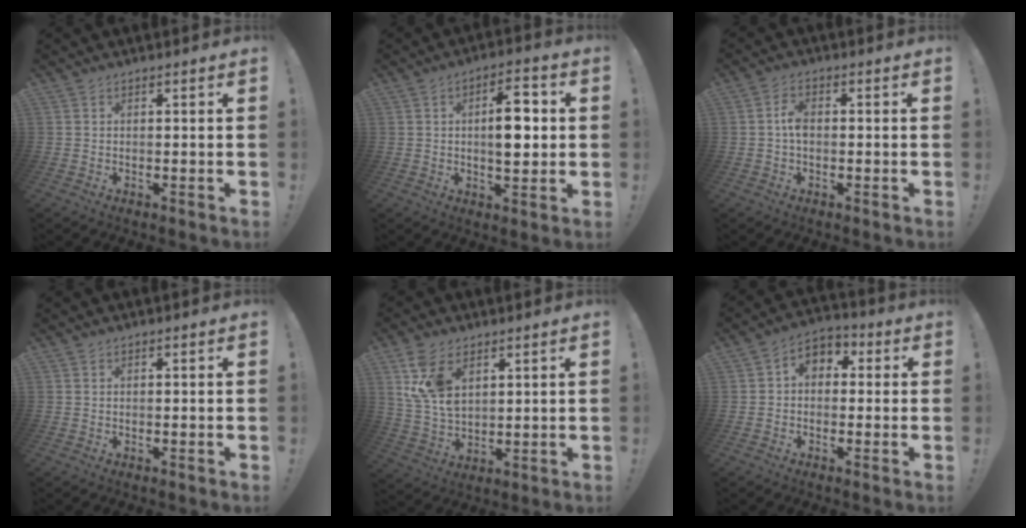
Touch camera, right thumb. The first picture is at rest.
{"total": 9.9, "force": [0.5, 4.6, 8.7], "torque": [-0.117, 0.006, 0.003]}
{"total": 4.2, "force": [-0.2, 2.4, 3.5], "torque": [-0.061, 0.010, -0.003]}
{"total": 0.0}
{"total": 11.6, "force": [5.7, 7.0, 7.3], "torque": [-0.147, -0.018, 0.109]}
{"total": 5.3, "force": [-0.9, 4.3, 2.9], "torque": [-0.046, 0.018, -0.011]}